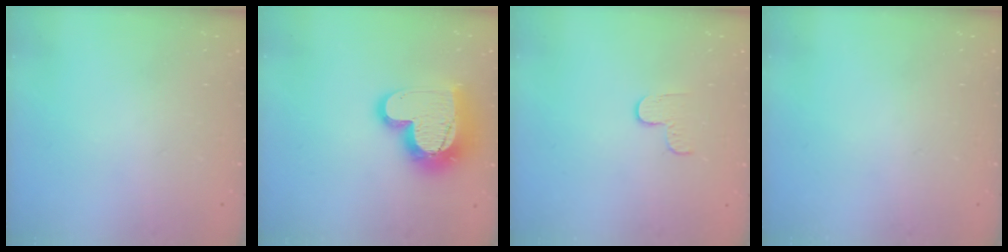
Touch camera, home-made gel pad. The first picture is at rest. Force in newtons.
{"total": 17.1, "press": 17.0, "slide": 1.4}
{"total": 2.7, "press": 2.6, "slide": 0.4}
{"total": 0.0}